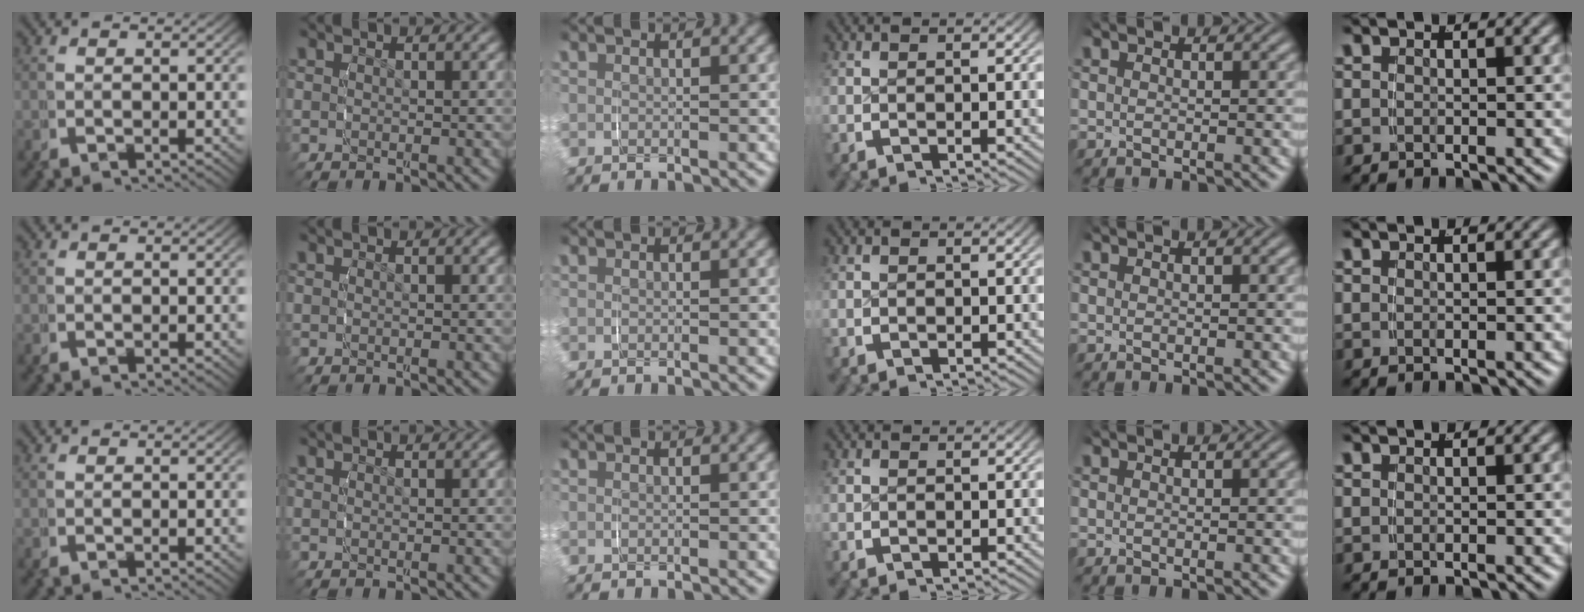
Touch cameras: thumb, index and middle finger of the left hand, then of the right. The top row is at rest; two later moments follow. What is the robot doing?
{"motion": "grasp_and_lifting", "object": "fork"}